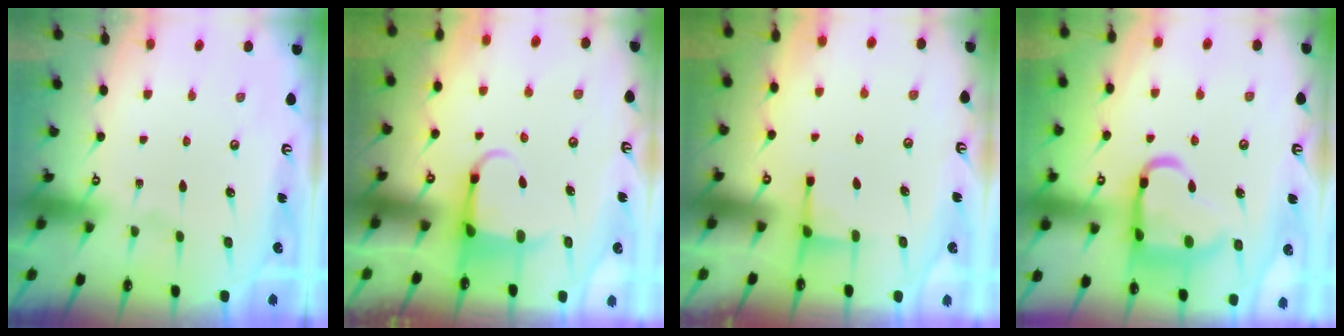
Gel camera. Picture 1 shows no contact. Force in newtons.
{"total": 3.9, "press": 3.8, "slide": 1.1}
{"total": 2.4, "press": 2.4, "slide": 0.3}
{"total": 16.9, "press": 16.8, "slide": 1.8}